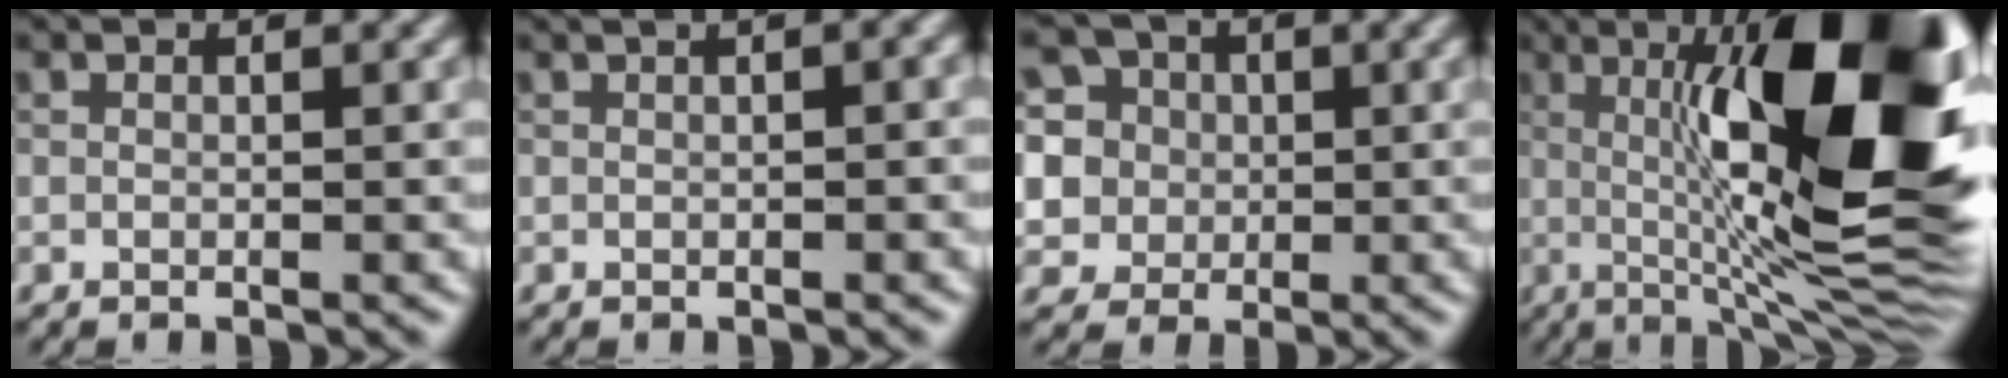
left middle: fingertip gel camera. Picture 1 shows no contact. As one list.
[{"total": 6.2, "force": [2.4, 3.0, 4.9], "torque": [-0.029, 0.045, 0.006]}, {"total": 9.8, "force": [4.1, 8.1, 3.7], "torque": [-0.094, 0.036, 0.053]}, {"total": 17.7, "force": [2.4, 4.9, 16.8], "torque": [-0.224, 0.019, 0.026]}]